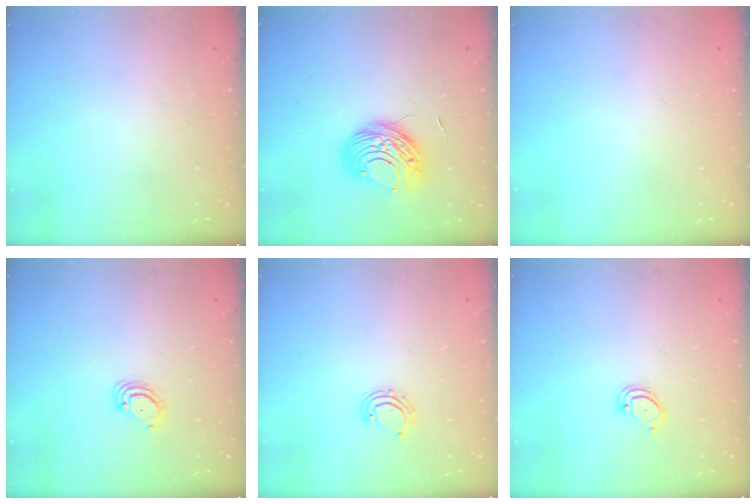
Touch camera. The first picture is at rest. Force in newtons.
{"total": 10.4, "press": 10.3, "slide": 1.0}
{"total": 0.0}
{"total": 3.2, "press": 3.2, "slide": 0.2}
{"total": 6.5, "press": 6.3, "slide": 1.6}
{"total": 2.9, "press": 2.9, "slide": 0.2}